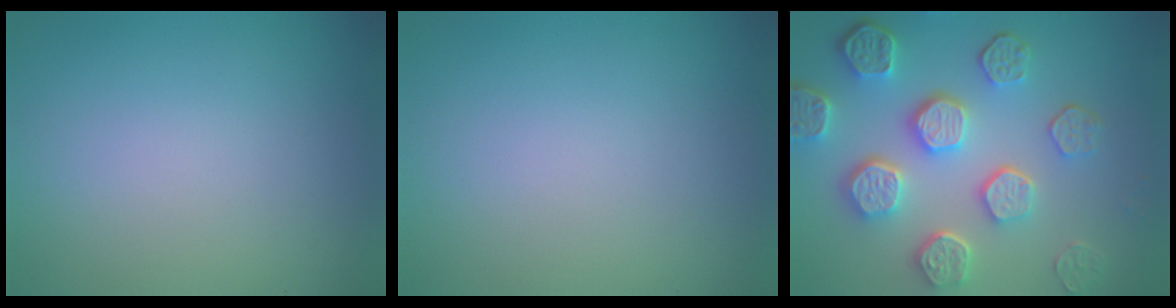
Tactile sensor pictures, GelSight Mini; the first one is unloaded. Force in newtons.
{"total": 0.0}
{"total": 7.7, "press": 6.0, "slide": 4.8}